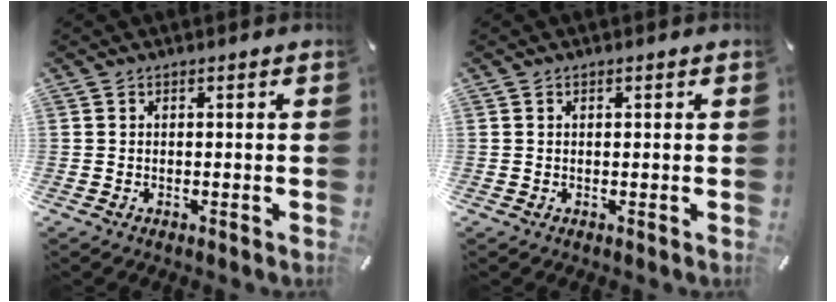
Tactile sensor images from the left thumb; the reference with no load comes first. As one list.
[{"total": 0.5, "force": [0.2, 0.3, 0.4], "torque": [-0.008, 0.002, 0.004]}]